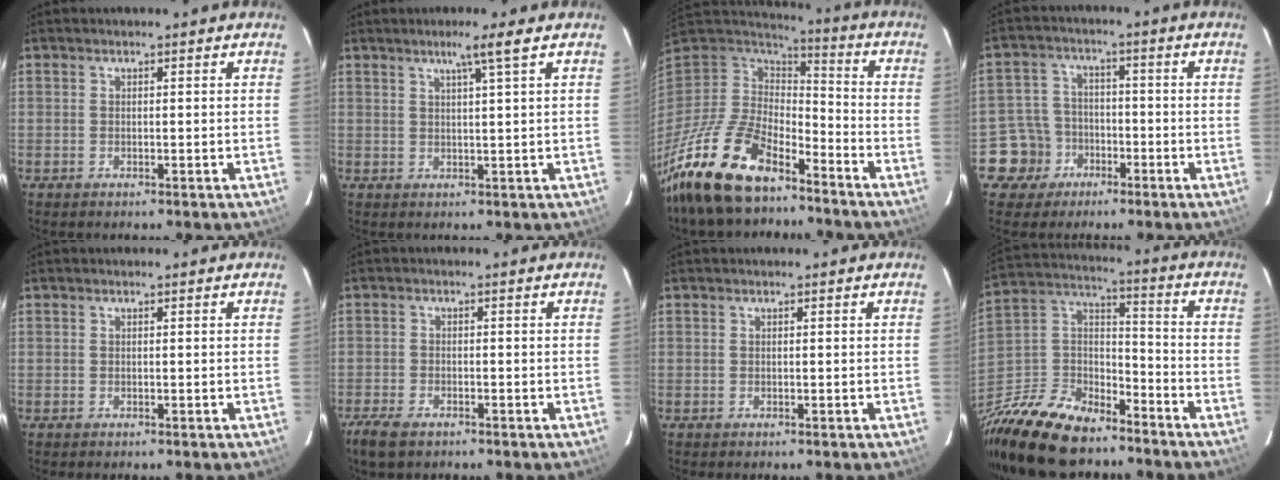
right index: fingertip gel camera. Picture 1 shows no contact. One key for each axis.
{"total": 3.6, "fx": 2.1, "fy": -1.0, "fz": 2.8, "tx": -0.049, "ty": -0.003, "tz": 0.038}
{"total": 21.8, "fx": -15.3, "fy": 9.2, "fz": 12.4, "tx": -0.275, "ty": -0.028, "tz": -0.281}
{"total": 9.8, "fx": -4.9, "fy": 8.4, "fz": 1.2, "tx": -0.050, "ty": 0.033, "tz": -0.074}
{"total": 0.0}
{"total": 5.7, "fx": -4.1, "fy": 2.4, "fz": 3.0, "tx": -0.085, "ty": -0.017, "tz": -0.080}
{"total": 0.0}
{"total": 21.5, "fx": -15.3, "fy": 11.1, "fz": 10.2, "tx": -0.253, "ty": 0.023, "tz": -0.262}